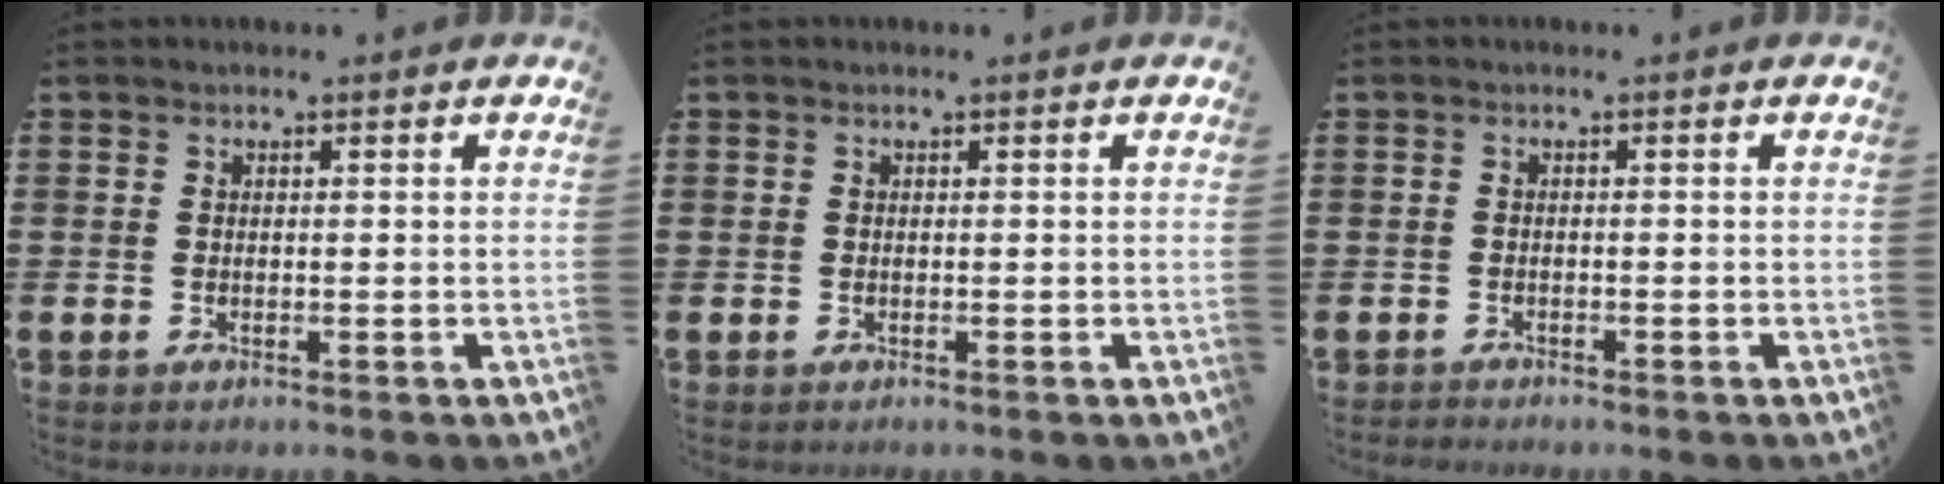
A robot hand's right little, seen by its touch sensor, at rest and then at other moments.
{"total": 0.0}
{"total": 0.6, "force": [-0.6, 0.1, -0.1], "torque": [0.000, 0.000, -0.013]}